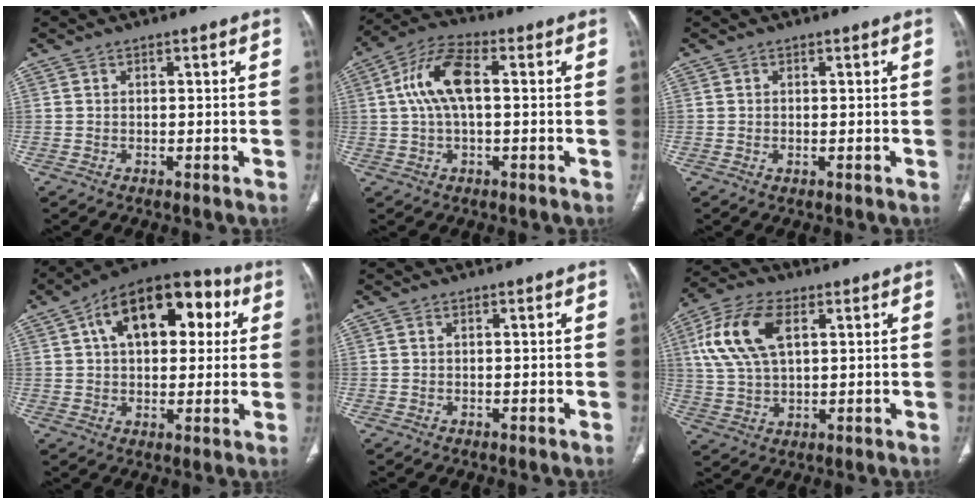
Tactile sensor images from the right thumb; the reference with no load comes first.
{"total": 10.3, "force": [1.3, 4.6, 9.1], "torque": [-0.192, 0.030, 0.021]}
{"total": 0.5, "force": [-0.1, 0.2, 0.5], "torque": [-0.011, 0.000, 0.000]}
{"total": 19.7, "force": [5.9, 11.2, 15.0], "torque": [-0.187, 0.024, 0.080]}
{"total": 0.0}
{"total": 13.3, "force": [4.3, 7.0, 10.4], "torque": [-0.218, 0.006, 0.085]}